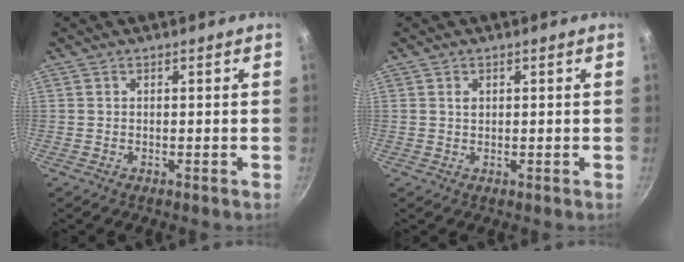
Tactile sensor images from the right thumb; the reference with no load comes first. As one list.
[{"total": 1.1, "force": [0.4, 0.9, 0.6], "torque": [-0.008, 0.002, 0.006]}]